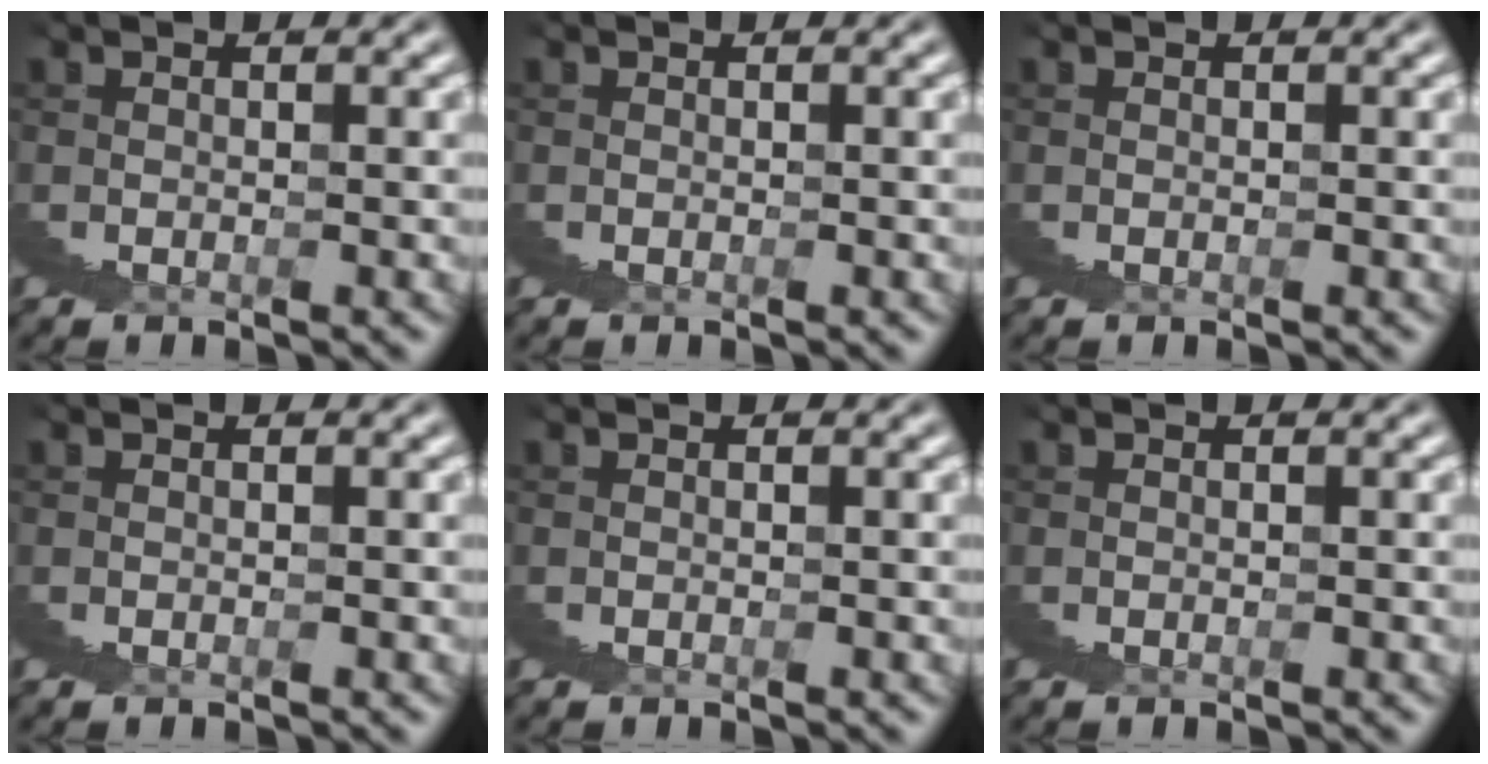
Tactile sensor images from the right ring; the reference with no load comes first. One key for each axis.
{"total": 0.0}
{"total": 0.0}
{"total": 0.0}
{"total": 0.0}
{"total": 0.0}